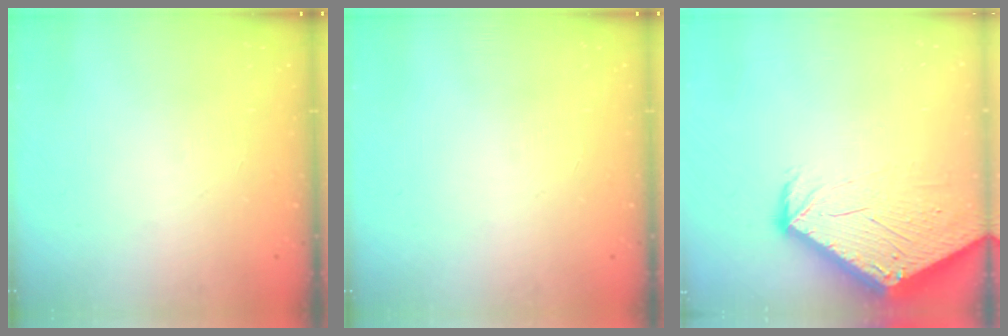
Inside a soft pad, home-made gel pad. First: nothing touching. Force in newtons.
{"total": 0.0}
{"total": 5.5, "press": 5.5, "slide": 0.4}